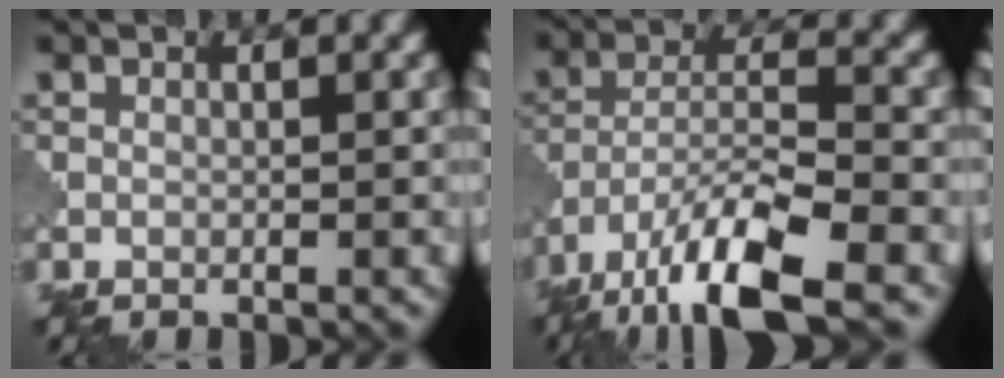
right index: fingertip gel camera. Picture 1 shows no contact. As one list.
[{"total": 10.8, "force": [-7.1, 3.0, 7.5], "torque": [-0.135, -0.003, -0.140]}]